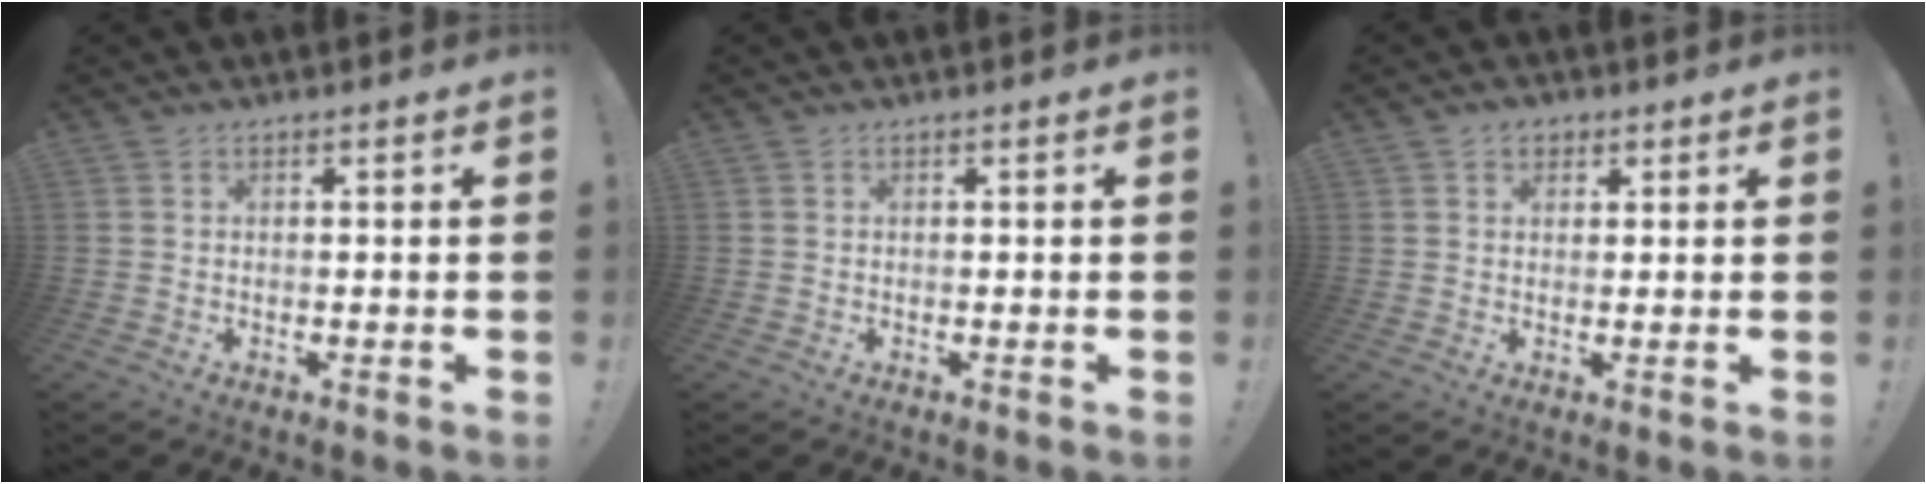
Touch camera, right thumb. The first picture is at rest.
{"total": 0.0}
{"total": 2.9, "force": [1.4, 2.3, 1.2], "torque": [-0.017, 0.001, 0.025]}